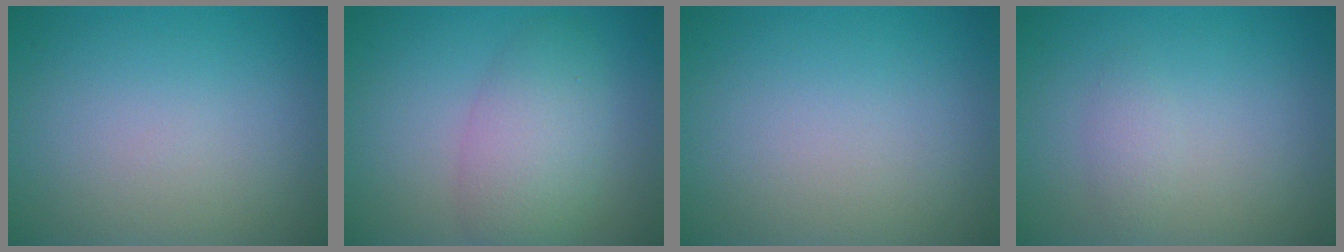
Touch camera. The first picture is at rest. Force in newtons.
{"total": 4.8, "press": 4.8, "slide": 0.2}
{"total": 0.0}
{"total": 1.1, "press": 1.1, "slide": 0.0}